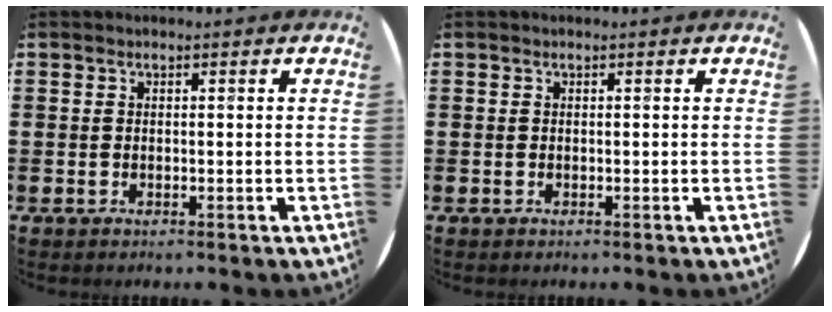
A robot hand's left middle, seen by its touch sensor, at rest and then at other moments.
{"total": 0.0}